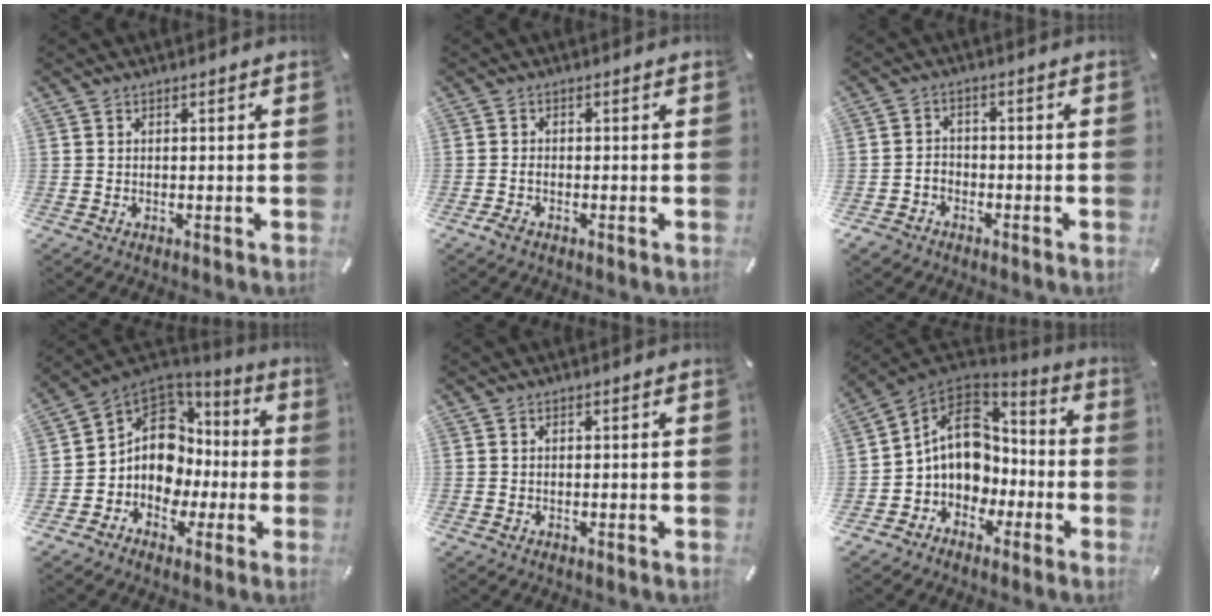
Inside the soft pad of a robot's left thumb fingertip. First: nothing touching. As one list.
[{"total": 1.6, "force": [-1.0, 0.8, 0.9], "torque": [-0.018, 0.003, -0.019]}, {"total": 3.7, "force": [-2.4, 2.7, 0.8], "torque": [-0.020, 0.011, -0.049]}, {"total": 12.0, "force": [0.1, 10.9, 5.2], "torque": [-0.110, -0.008, 0.013]}, {"total": 0.0}, {"total": 13.2, "force": [0.3, 11.3, 6.8], "torque": [-0.122, 0.005, 0.013]}]